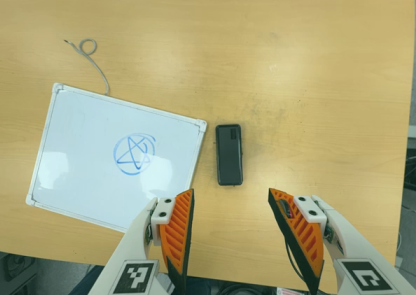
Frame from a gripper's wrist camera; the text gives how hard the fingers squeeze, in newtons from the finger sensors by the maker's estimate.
{"total": 0.0}